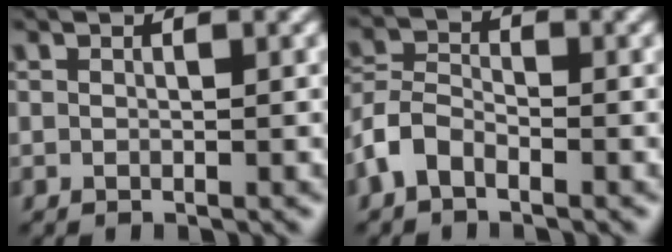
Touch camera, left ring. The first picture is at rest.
{"total": 3.2, "force": [-1.8, 1.8, 1.8], "torque": [-0.038, 0.008, -0.047]}